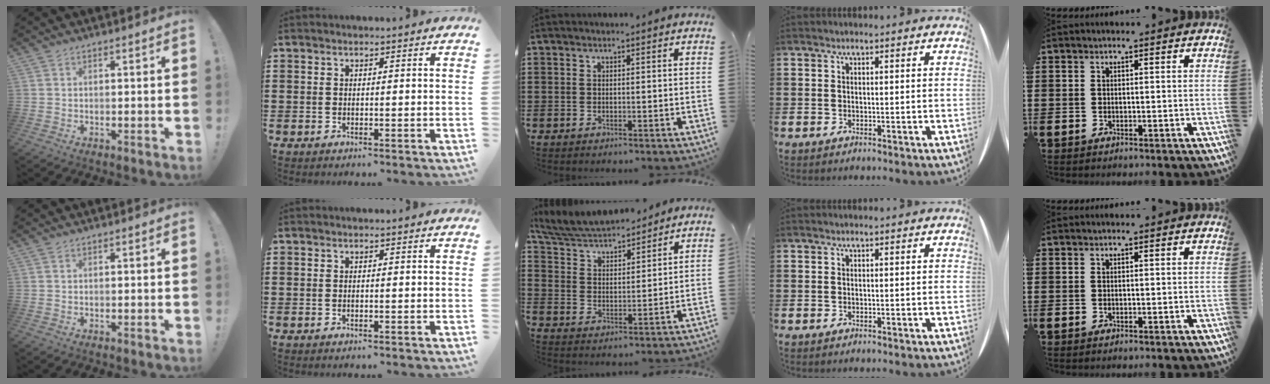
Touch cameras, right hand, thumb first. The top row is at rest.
{"middle": {"total": 5.8, "force": [5.7, 1.0, 1.0], "torque": [-0.048, -0.029, 0.099]}}